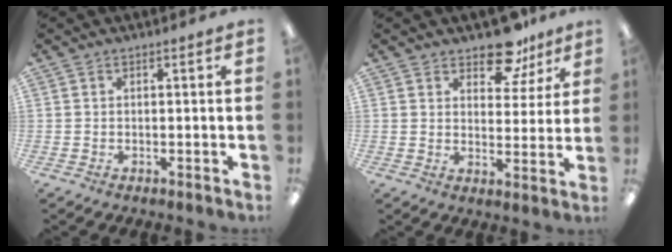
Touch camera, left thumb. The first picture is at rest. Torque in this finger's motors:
{"motor_torque": [1.48, 1.16, 0.68, -0.83, 0.03]}